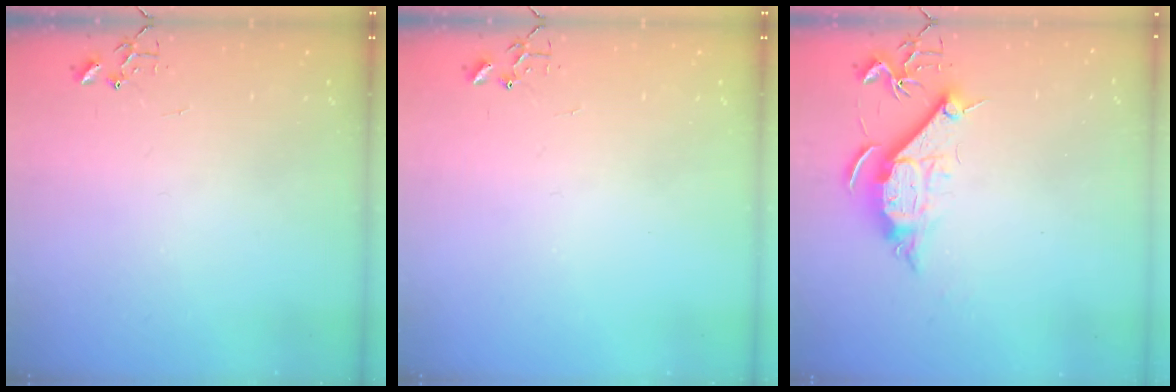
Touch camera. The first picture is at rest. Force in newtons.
{"total": 0.0}
{"total": 10.1, "press": 10.0, "slide": 0.8}